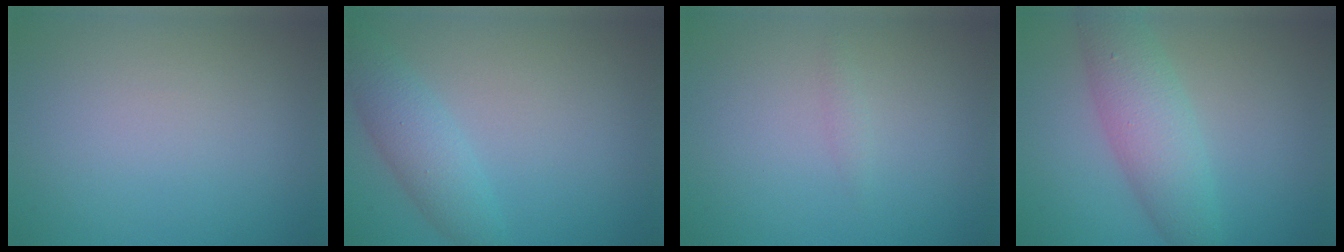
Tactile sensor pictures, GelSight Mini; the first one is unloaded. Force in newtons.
{"total": 3.0, "press": 3.0, "slide": 0.2}
{"total": 0.6, "press": 0.6, "slide": 0.0}
{"total": 4.9, "press": 4.9, "slide": 0.1}